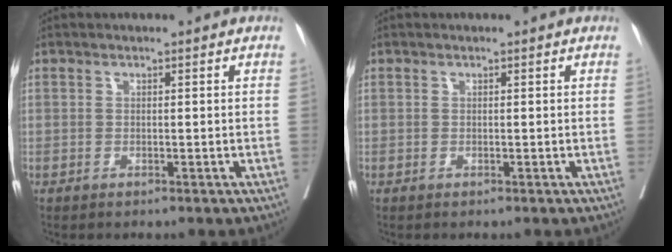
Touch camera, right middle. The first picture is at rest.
{"total": 0.0}